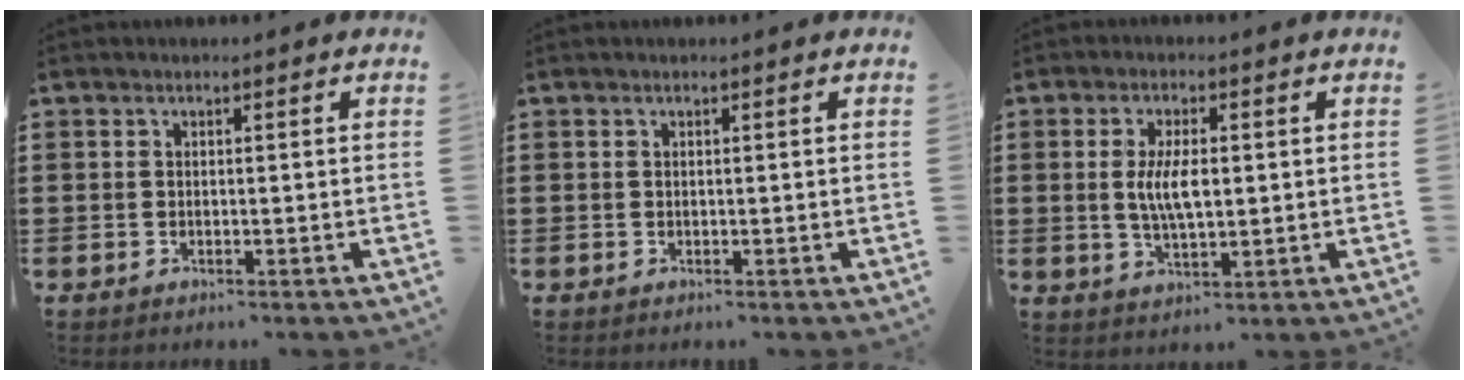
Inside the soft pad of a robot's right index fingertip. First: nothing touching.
{"total": 0.0}
{"total": 6.0, "force": [0.3, 2.2, 5.6], "torque": [-0.122, 0.001, -0.001]}